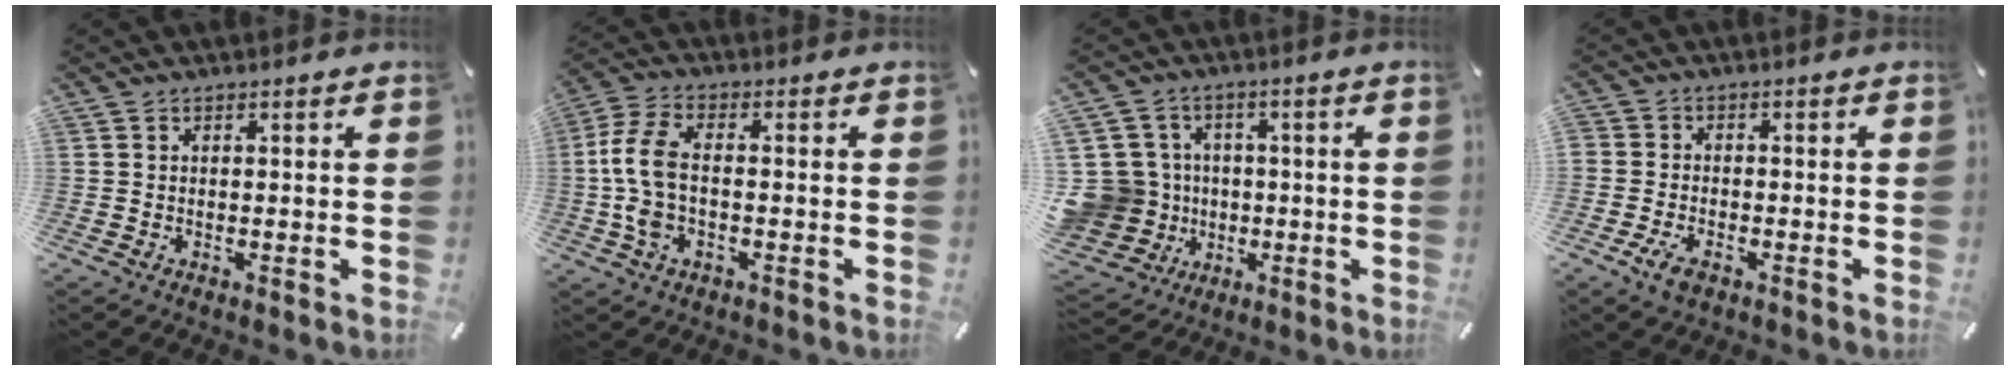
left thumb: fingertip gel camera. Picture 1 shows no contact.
{"total": 8.7, "force": [-0.9, 4.6, 7.4], "torque": [-0.165, -0.001, -0.018]}
{"total": 12.8, "force": [-1.1, 12.1, 4.0], "torque": [-0.116, 0.010, -0.016]}
{"total": 4.4, "force": [-2.4, 3.0, 2.2], "torque": [-0.053, 0.008, -0.047]}